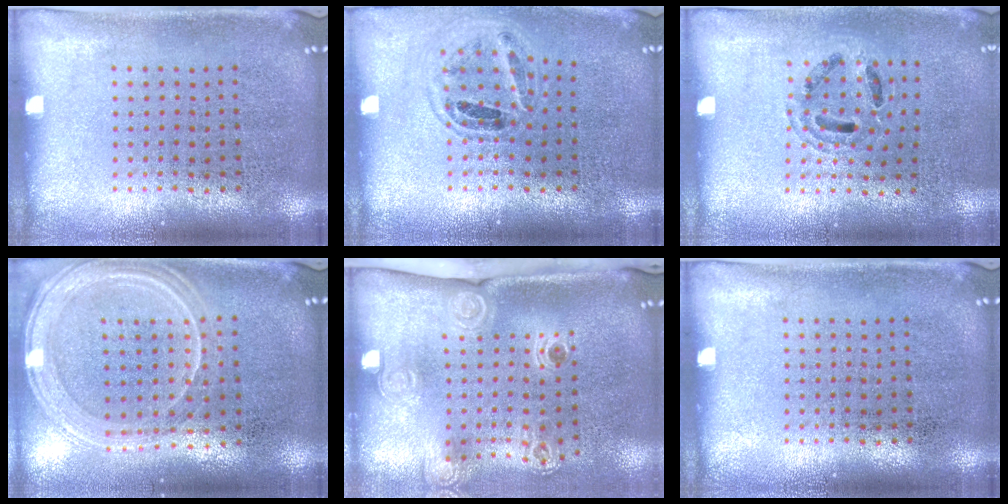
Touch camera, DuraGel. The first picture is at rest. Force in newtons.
{"total": 1.0, "press": 1.0, "slide": 0.1}
{"total": 0.9, "press": 0.9, "slide": 0.2}
{"total": 1.4, "press": 1.3, "slide": 0.2}
{"total": 2.3, "press": 1.6, "slide": 1.6}
{"total": 0.0}